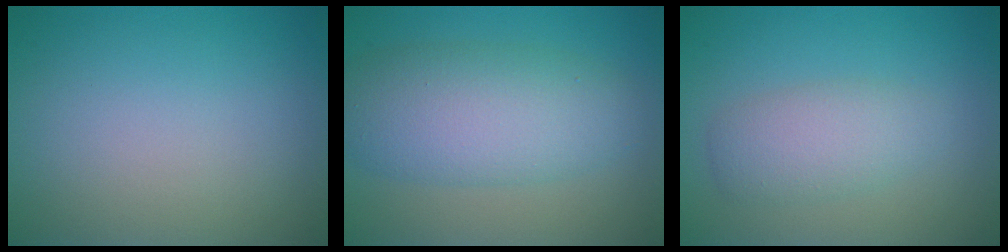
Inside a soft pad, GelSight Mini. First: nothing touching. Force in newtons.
{"total": 7.2, "press": 7.2, "slide": 0.1}
{"total": 3.2, "press": 3.2, "slide": 0.1}